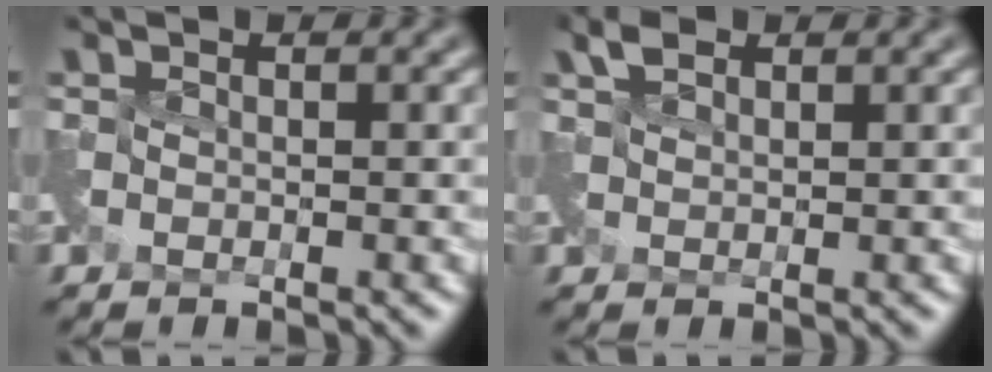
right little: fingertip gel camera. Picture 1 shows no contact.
{"total": 1.9, "force": [1.6, 0.6, 0.6], "torque": [-0.016, 0.007, 0.034]}